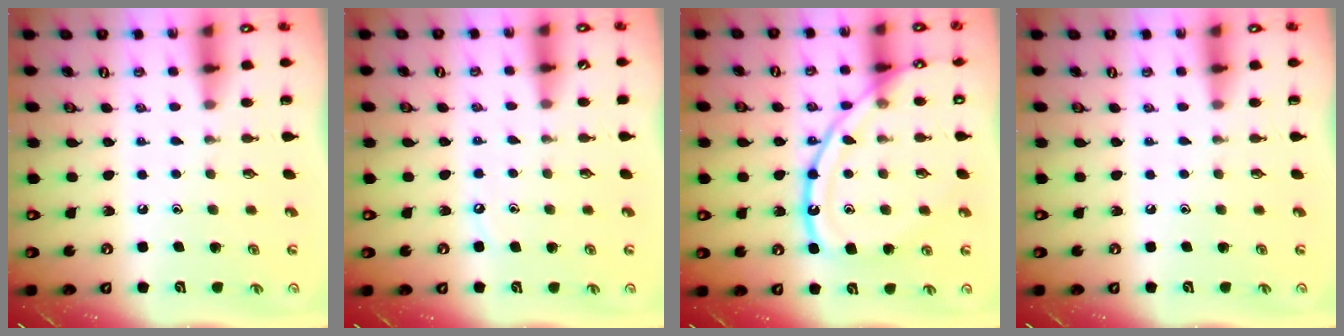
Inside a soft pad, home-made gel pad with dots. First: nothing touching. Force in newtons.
{"total": 2.9, "press": 2.8, "slide": 0.5}
{"total": 17.4, "press": 17.4, "slide": 1.5}
{"total": 0.0}